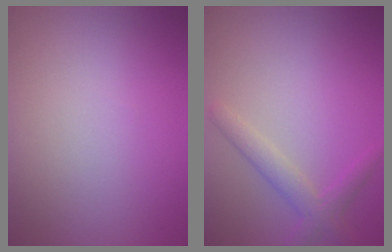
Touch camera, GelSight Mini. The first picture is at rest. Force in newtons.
{"total": 2.4, "press": 2.4, "slide": 0.2}